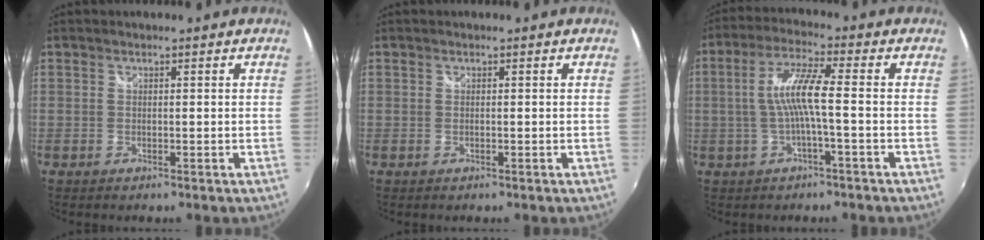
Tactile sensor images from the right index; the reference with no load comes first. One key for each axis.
{"total": 0.0}
{"total": 7.3, "fx": -1.1, "fy": 0.0, "fz": 7.2, "tx": -0.153, "ty": 0.008, "tz": -0.017}